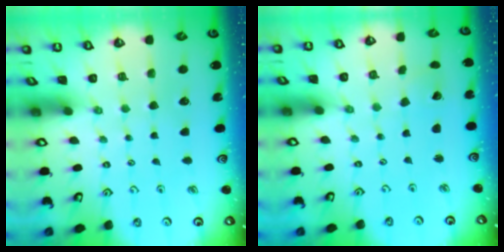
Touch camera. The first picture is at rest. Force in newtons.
{"total": 1.4, "press": 1.4, "slide": 0.2}